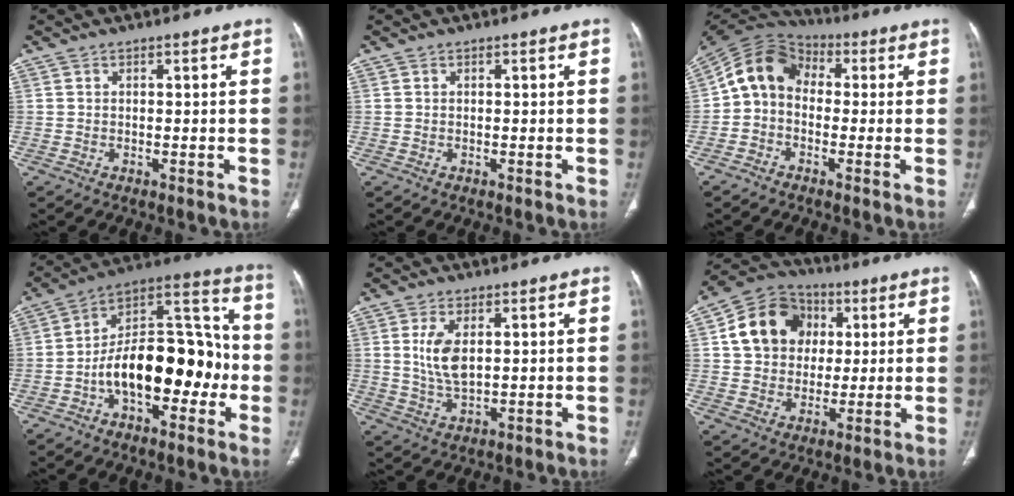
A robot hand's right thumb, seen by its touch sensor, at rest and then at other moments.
{"total": 0.0}
{"total": 10.1, "force": [-0.1, 7.9, 6.2], "torque": [-0.101, 0.037, -0.023]}
{"total": 20.9, "force": [-4.6, 11.4, 16.9], "torque": [-0.232, 0.063, -0.076]}
{"total": 6.6, "force": [1.4, 3.2, 5.6], "torque": [-0.113, -0.010, 0.035]}
{"total": 14.2, "force": [3.2, 12.0, 7.0], "torque": [-0.100, 0.008, 0.049]}